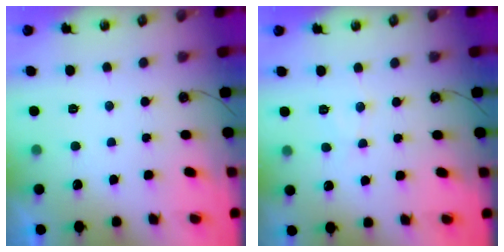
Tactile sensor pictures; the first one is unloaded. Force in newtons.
{"total": 6.1, "press": 6.0, "slide": 0.4}